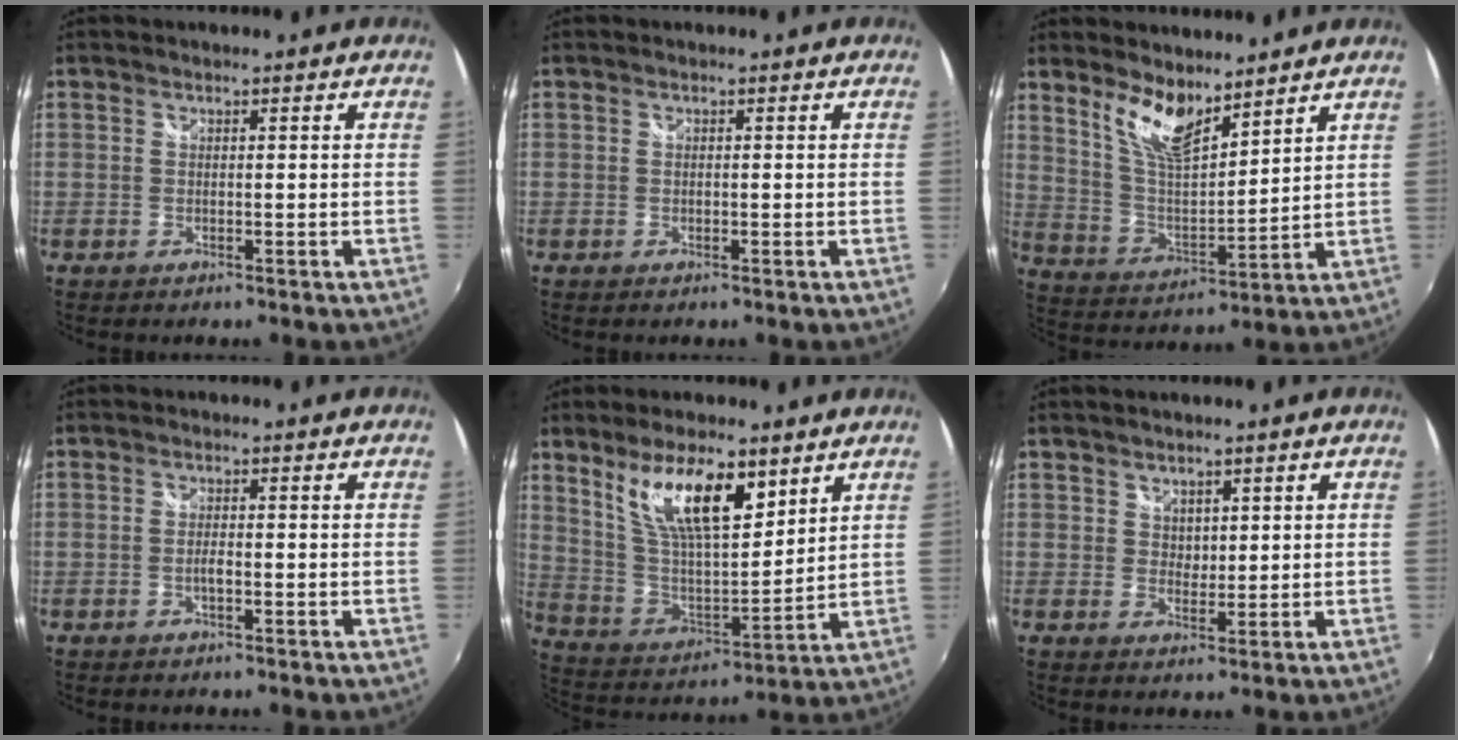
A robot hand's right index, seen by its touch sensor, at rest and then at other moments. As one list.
[{"total": 0.0}, {"total": 9.9, "force": [7.3, 2.9, 6.1], "torque": [-0.117, -0.005, 0.147]}, {"total": 1.4, "force": [-0.6, 0.2, 1.2], "torque": [-0.024, 0.000, -0.011]}, {"total": 15.5, "force": [8.9, 5.4, 11.5], "torque": [-0.207, -0.002, 0.175]}, {"total": 2.2, "force": [1.3, 1.8, 0.5], "torque": [-0.001, 0.002, 0.023]}]